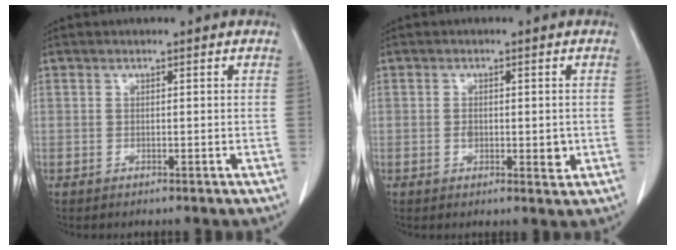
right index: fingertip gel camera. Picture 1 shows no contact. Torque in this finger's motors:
{"motor_torque": [0.04, 0.01, 0.03, 0.01]}